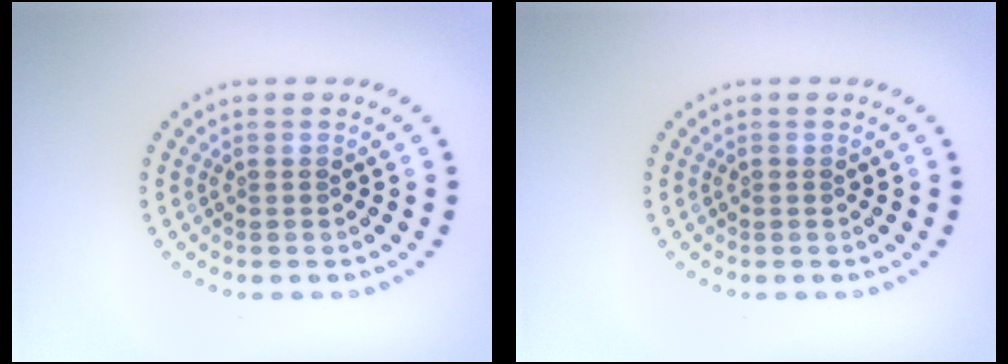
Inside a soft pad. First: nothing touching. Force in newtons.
{"total": 0.0}